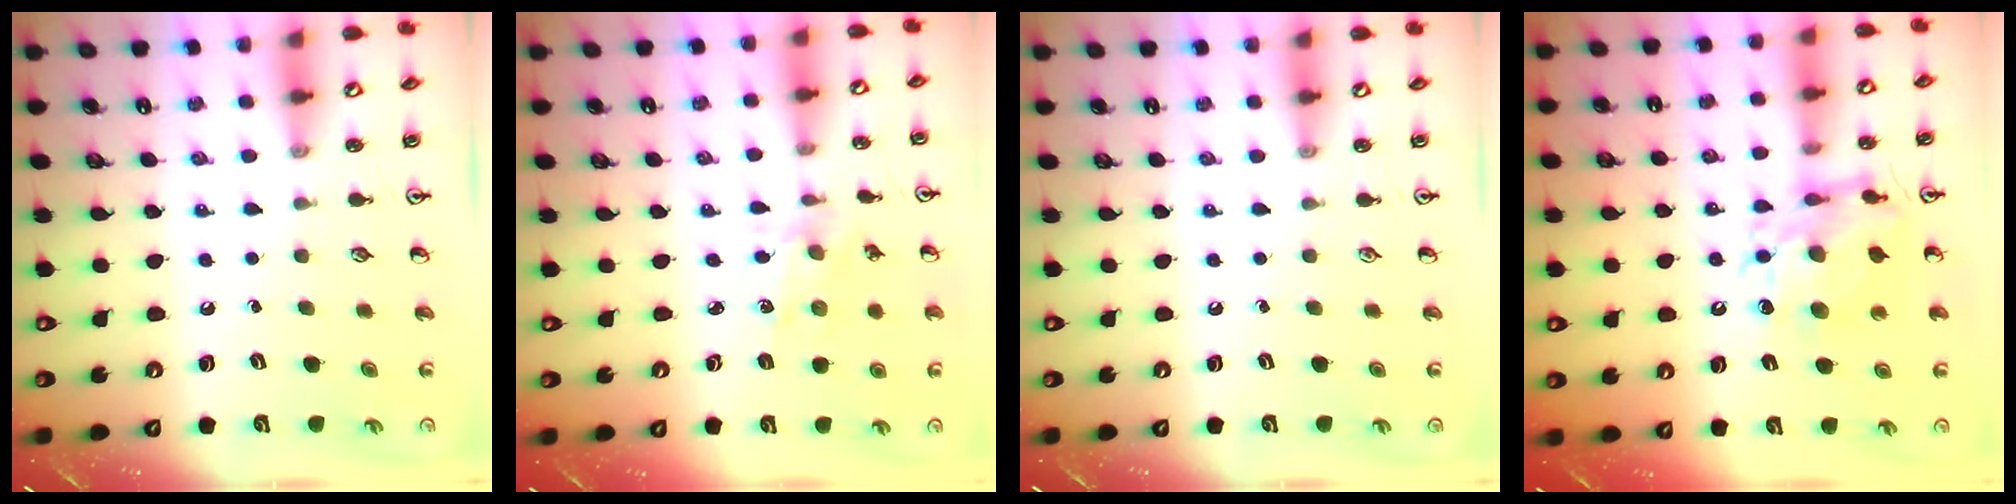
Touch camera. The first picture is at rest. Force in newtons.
{"total": 1.6, "press": 1.6, "slide": 0.2}
{"total": 0.0}
{"total": 10.7, "press": 10.6, "slide": 1.2}